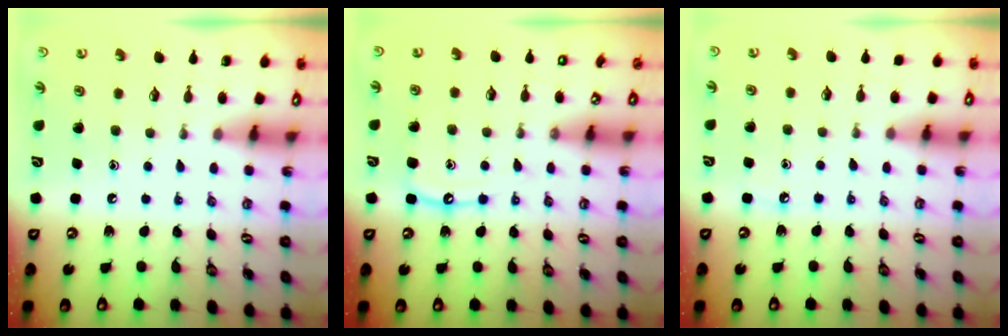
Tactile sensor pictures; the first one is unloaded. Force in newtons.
{"total": 7.7, "press": 7.6, "slide": 0.7}
{"total": 4.9, "press": 4.8, "slide": 0.6}